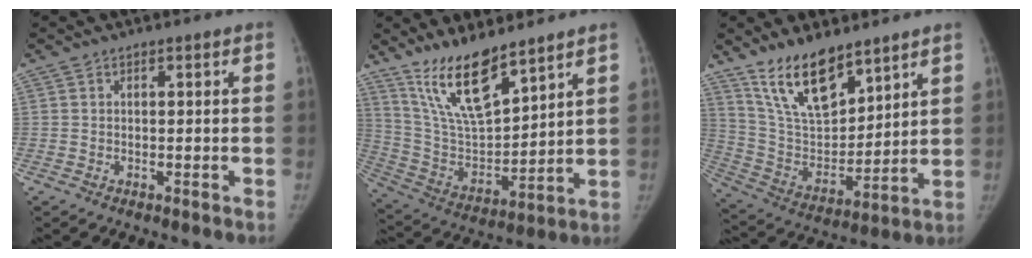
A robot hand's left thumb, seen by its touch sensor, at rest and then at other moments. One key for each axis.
{"total": 15.4, "fx": 11.4, "fy": 4.5, "fz": 9.4, "tx": -0.148, "ty": -0.069, "tz": 0.231}
{"total": 15.8, "fx": 11.4, "fy": 6.5, "fz": 8.9, "tx": -0.120, "ty": -0.069, "tz": 0.225}